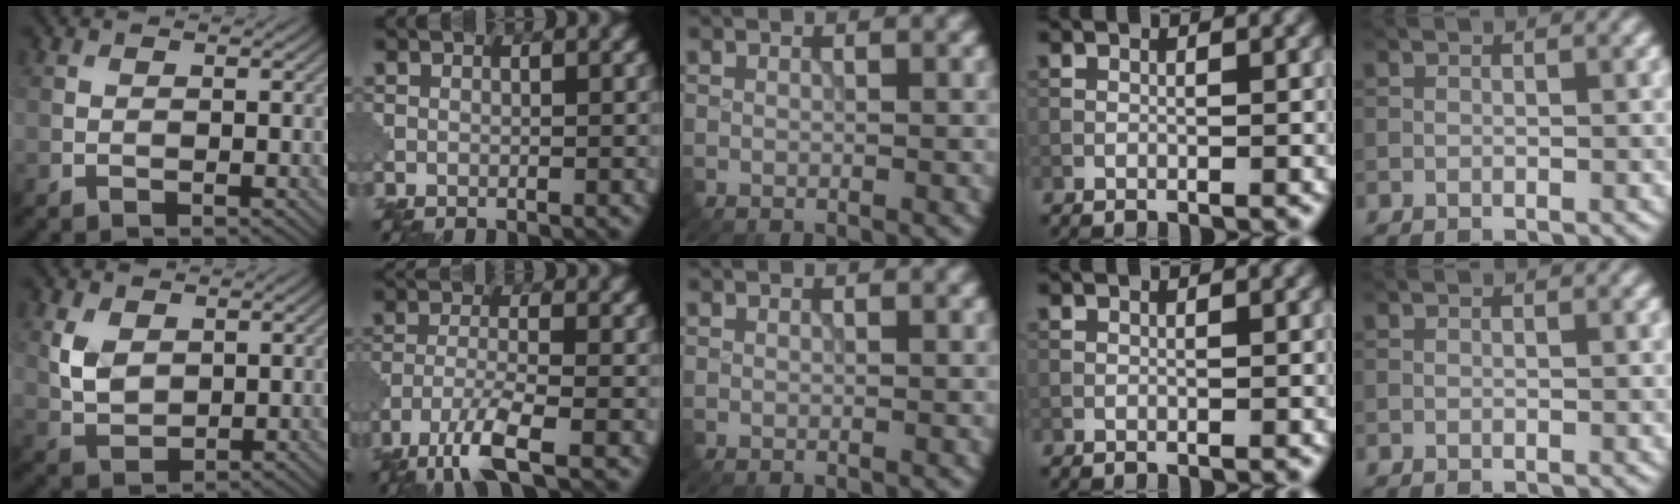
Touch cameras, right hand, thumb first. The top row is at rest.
{"thumb": {"total": 4.9, "force": [1.5, 3.4, 3.2], "torque": [-0.080, -0.003, 0.034]}, "index": {"total": 5.5, "force": [-3.7, 0.9, 4.0], "torque": [-0.081, -0.007, -0.081]}}